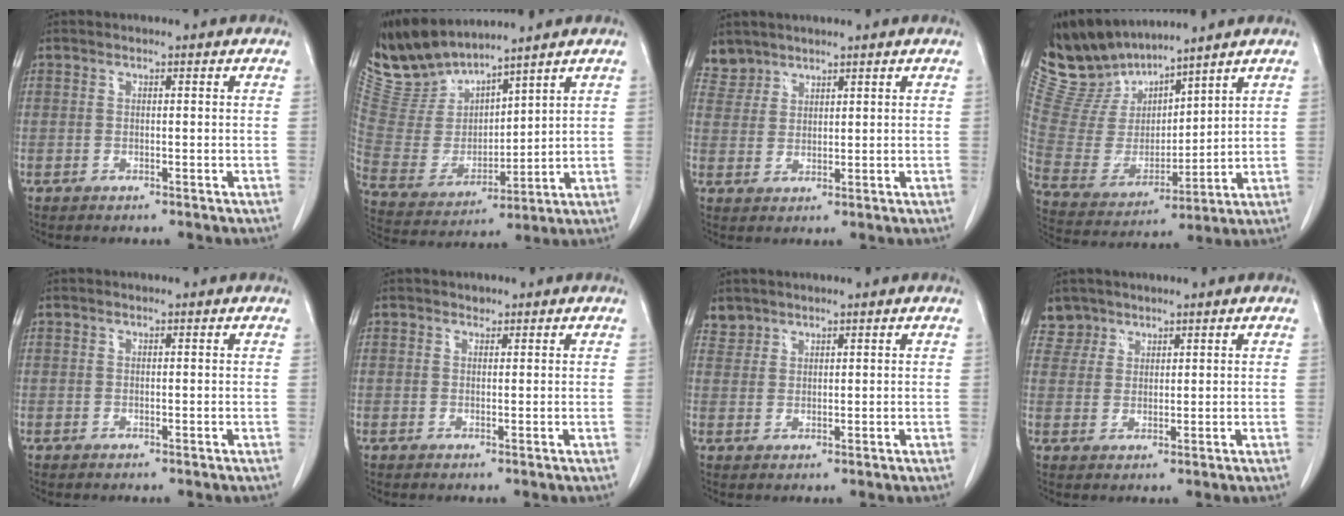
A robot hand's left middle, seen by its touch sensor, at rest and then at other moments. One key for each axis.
{"total": 10.0, "fx": 9.8, "fy": 1.3, "fz": 1.6, "tx": -0.058, "ty": 0.001, "tz": 0.219}
{"total": 3.4, "fx": 3.1, "fy": 1.5, "fz": -0.6, "tx": 0.017, "ty": 0.007, "tz": 0.063}
{"total": 12.0, "fx": 11.5, "fy": 2.6, "fz": 2.0, "tx": -0.069, "ty": 0.003, "tz": 0.251}
{"total": 0.0}
{"total": 0.7, "fx": 0.6, "fy": 0.5, "fz": 0.0, "tx": 0.000, "ty": -0.001, "tz": 0.007}
{"total": 2.1, "fx": 1.8, "fy": 1.0, "fz": -0.4, "tx": 0.011, "ty": 0.007, "tz": 0.033}
{"total": 3.1, "fx": 2.5, "fy": 1.8, "fz": -0.7, "tx": 0.020, "ty": 0.003, "tz": 0.046}